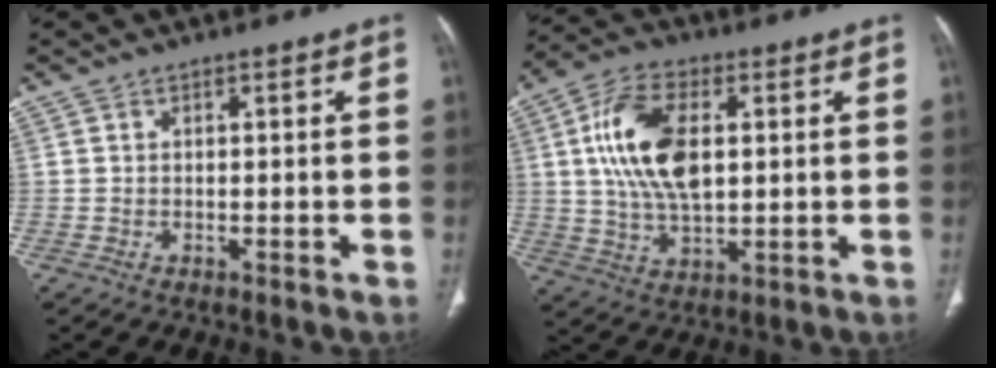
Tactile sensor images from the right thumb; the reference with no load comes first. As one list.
[{"total": 14.9, "force": [2.7, 8.1, 12.2], "torque": [-0.230, 0.002, 0.050]}]